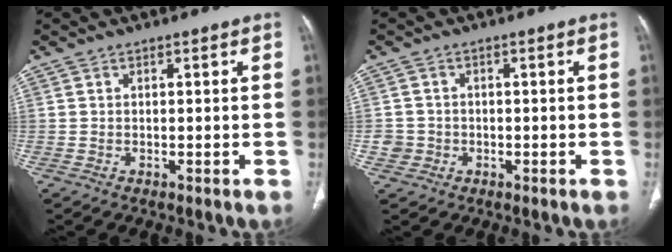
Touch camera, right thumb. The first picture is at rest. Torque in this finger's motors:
{"motor_torque": [0.45, 0.25, -0.02, -0.45, -0.02]}